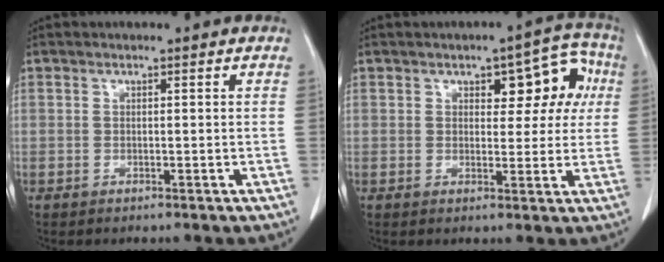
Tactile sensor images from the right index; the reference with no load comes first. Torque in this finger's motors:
{"motor_torque": [0.14, 0.12, 0.09, 0.03]}